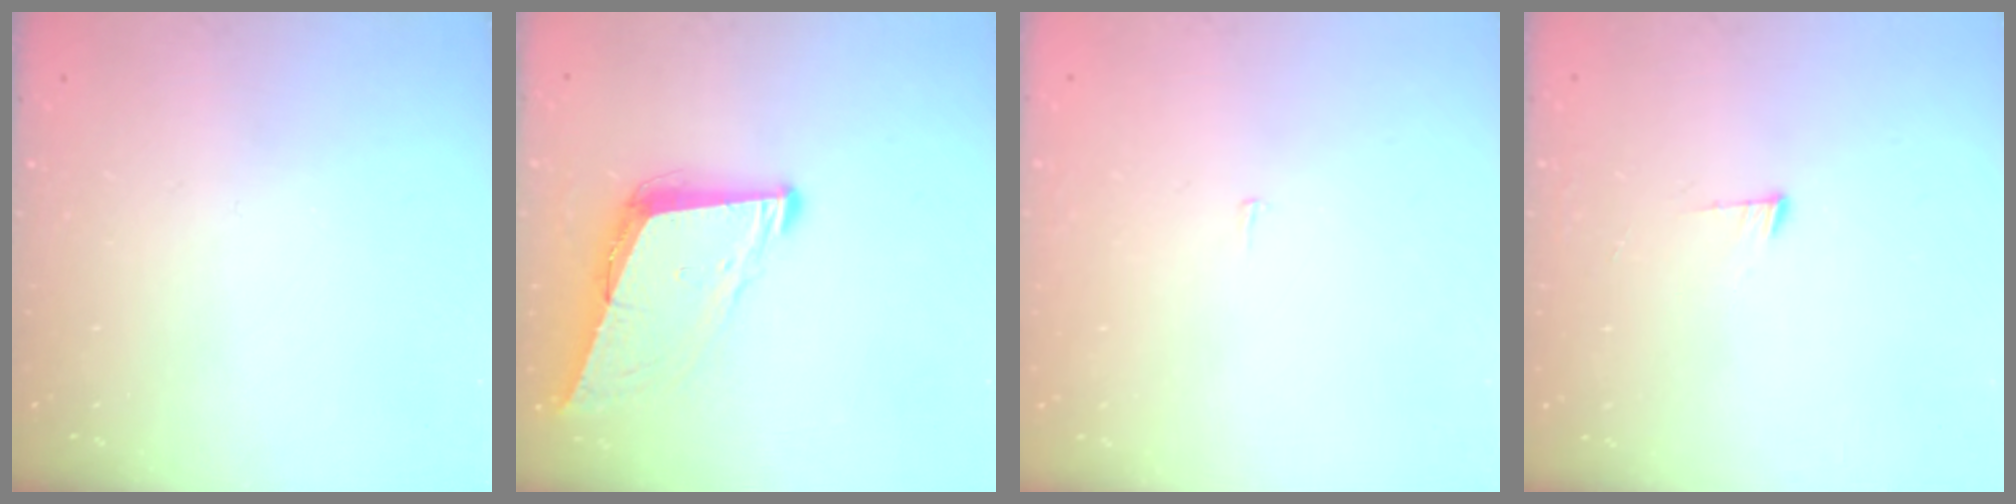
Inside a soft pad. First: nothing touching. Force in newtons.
{"total": 9.1, "press": 8.2, "slide": 3.8}
{"total": 2.2, "press": 2.2, "slide": 0.1}
{"total": 3.6, "press": 3.5, "slide": 0.5}